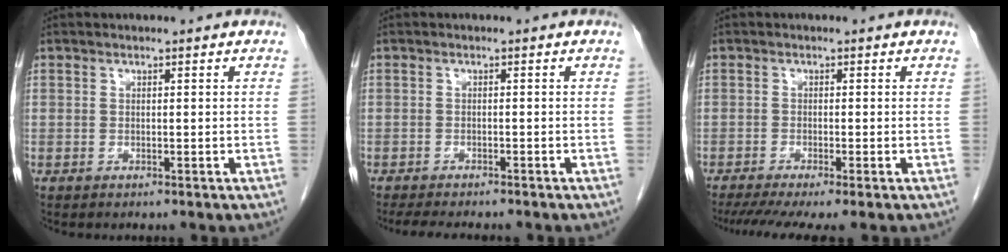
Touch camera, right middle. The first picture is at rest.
{"total": 6.3, "force": [-5.5, 1.2, 2.9], "torque": [-0.040, -0.010, -0.080]}
{"total": 7.4, "force": [-5.7, 0.5, 4.8], "torque": [-0.071, -0.015, -0.093]}